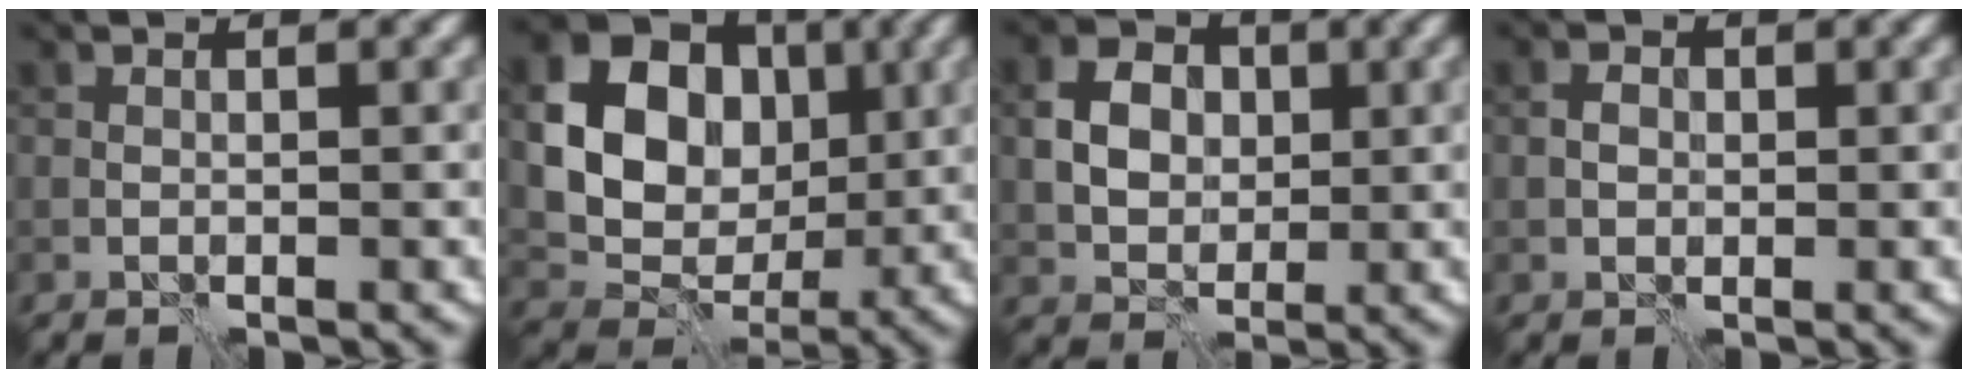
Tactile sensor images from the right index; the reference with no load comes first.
{"total": 14.8, "force": [3.1, 12.6, 6.9], "torque": [-0.168, 0.035, 0.038]}
{"total": 4.3, "force": [0.7, 3.5, 2.4], "torque": [-0.047, 0.004, 0.012]}
{"total": 1.4, "force": [0.0, 1.2, 0.7], "torque": [-0.012, 0.003, -0.002]}